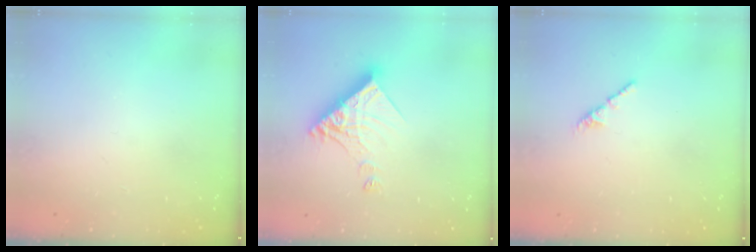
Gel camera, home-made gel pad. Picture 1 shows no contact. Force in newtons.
{"total": 13.9, "press": 13.9, "slide": 1.1}
{"total": 2.4, "press": 2.3, "slide": 0.8}